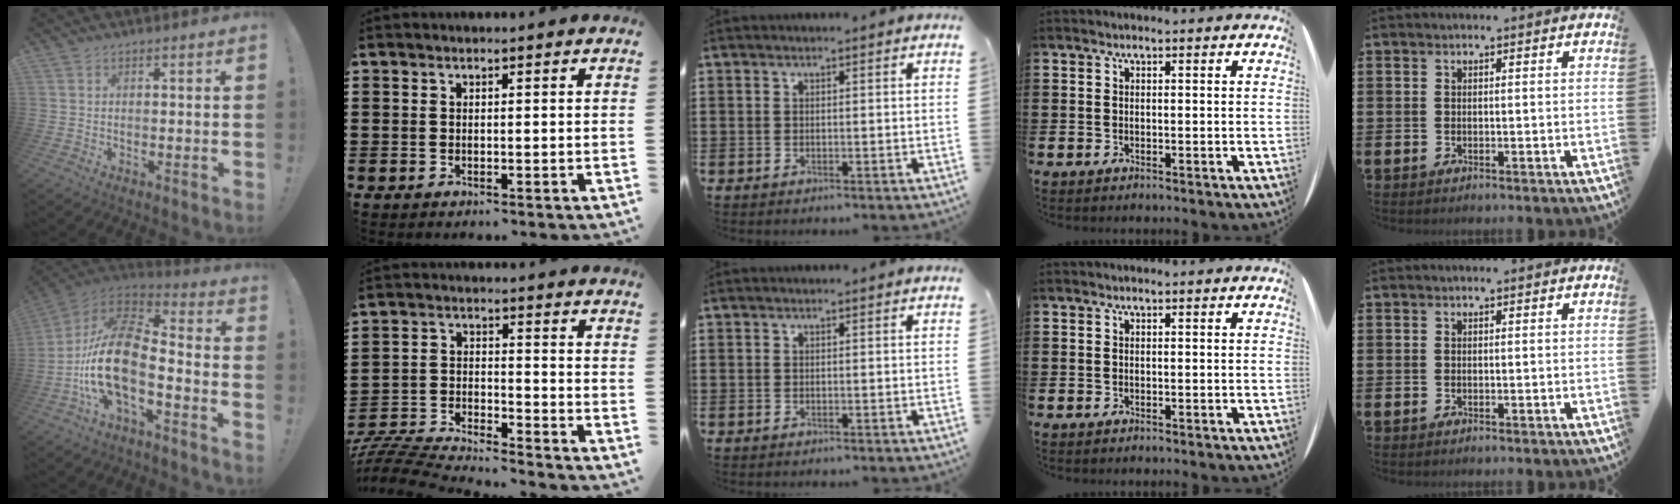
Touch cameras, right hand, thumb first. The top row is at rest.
{"thumb": {"total": 18.9, "force": [-5.4, 8.9, 15.8], "torque": [-0.326, 0.017, -0.092]}, "index": {"total": 6.1, "force": [-6.0, 0.0, 0.6], "torque": [-0.036, -0.007, -0.129]}}